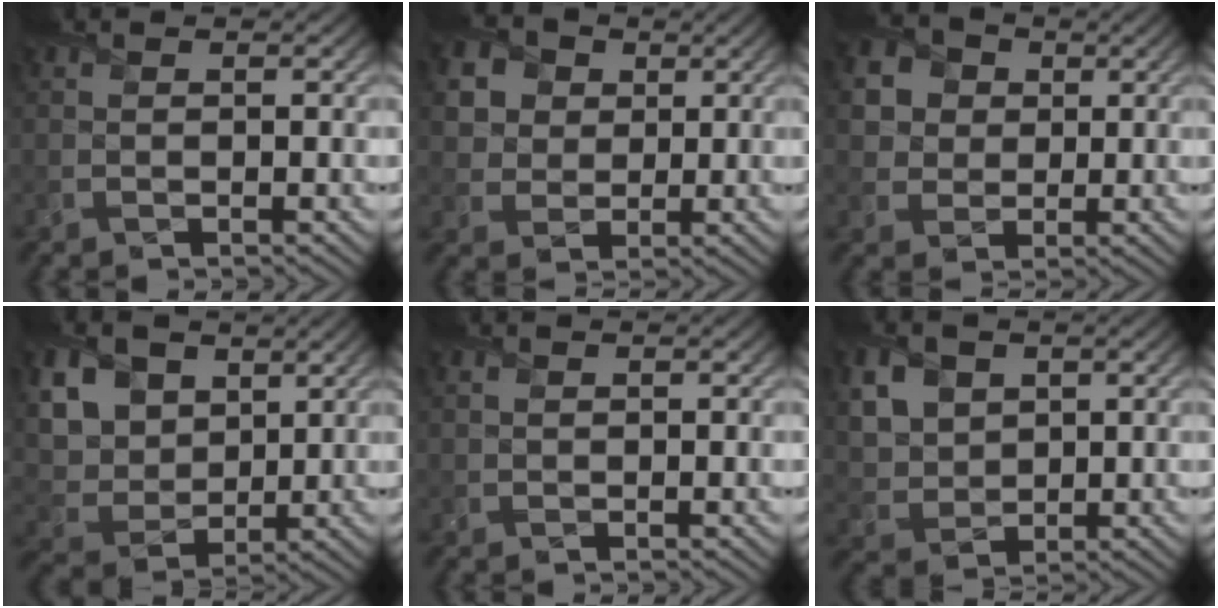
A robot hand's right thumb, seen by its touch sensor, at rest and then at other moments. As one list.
[{"total": 8.3, "force": [3.3, 6.7, 3.7], "torque": [-0.135, 0.016, 0.058]}, {"total": 7.5, "force": [2.5, 6.3, 3.3], "torque": [-0.115, 0.016, 0.034]}, {"total": 11.4, "force": [4.5, 8.3, 6.5], "torque": [-0.193, 0.006, 0.094]}, {"total": 0.9, "force": [0.4, 0.7, 0.3], "torque": [-0.009, -0.002, 0.008]}, {"total": 7.1, "force": [2.6, 5.2, 4.1], "torque": [-0.122, 0.003, 0.049]}]